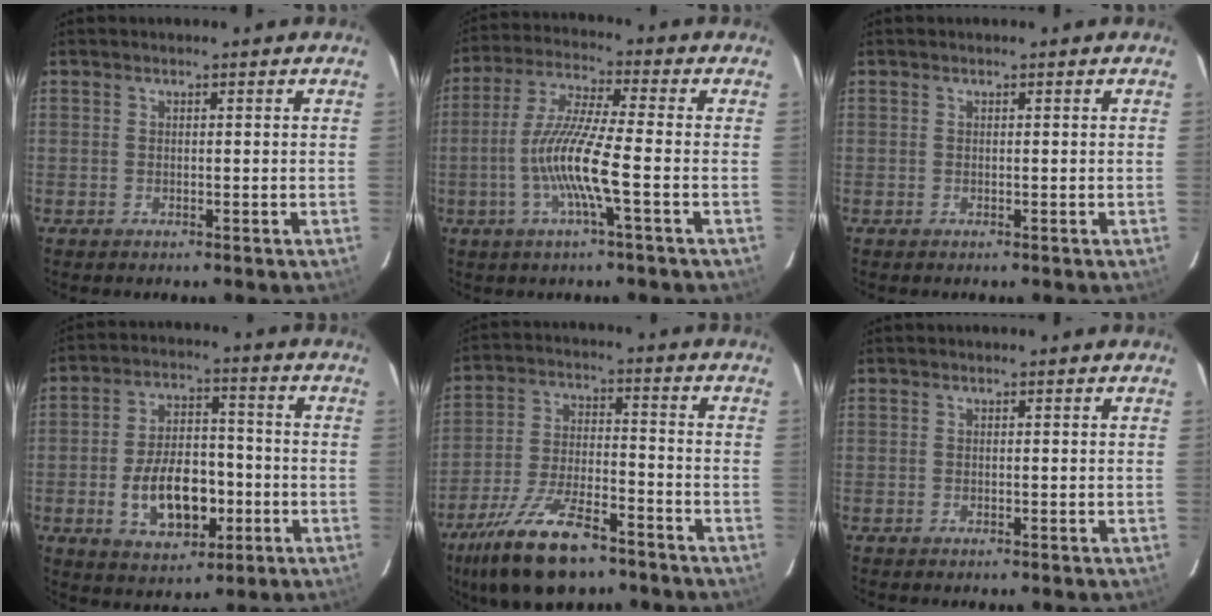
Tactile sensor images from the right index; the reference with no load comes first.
{"total": 11.1, "force": [-3.2, 0.0, 10.7], "torque": [-0.220, -0.001, -0.062]}
{"total": 0.0}
{"total": 13.1, "force": [-3.7, 7.4, 10.1], "torque": [-0.198, 0.015, -0.046]}
{"total": 17.0, "force": [-11.9, 6.1, 10.5], "torque": [-0.220, -0.023, -0.208]}
{"total": 0.0}